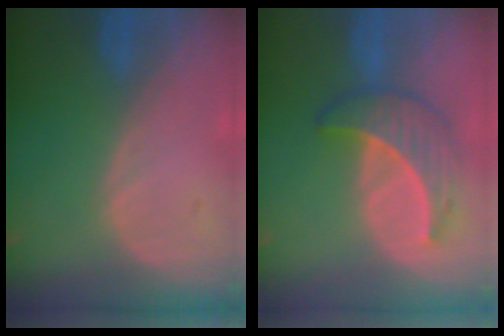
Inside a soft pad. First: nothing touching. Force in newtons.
{"total": 6.9, "press": 6.4, "slide": 2.8}